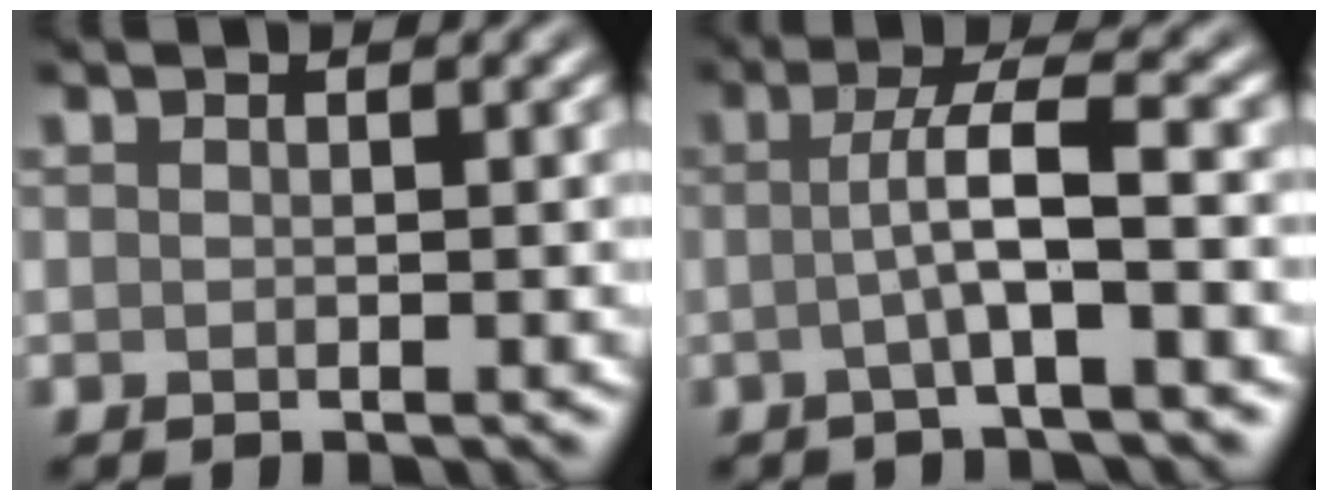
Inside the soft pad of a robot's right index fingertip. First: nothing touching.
{"total": 4.2, "force": [-0.6, 0.5, 4.1], "torque": [-0.070, 0.006, -0.016]}